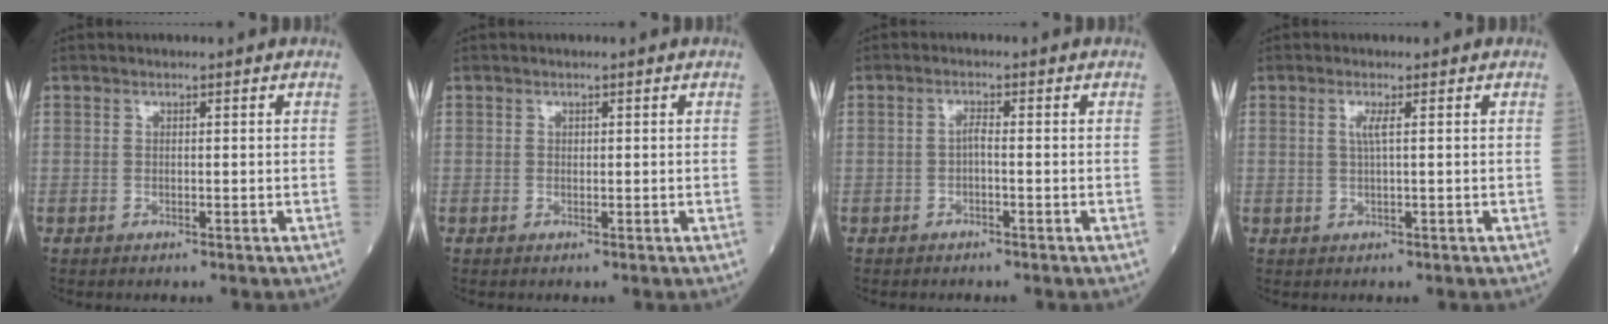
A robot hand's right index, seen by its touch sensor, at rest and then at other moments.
{"total": 0.0}
{"total": 1.3, "force": [-0.4, 0.2, 1.2], "torque": [-0.020, 0.003, -0.011]}
{"total": 1.6, "force": [0.4, -0.2, 1.5], "torque": [-0.036, 0.001, 0.006]}